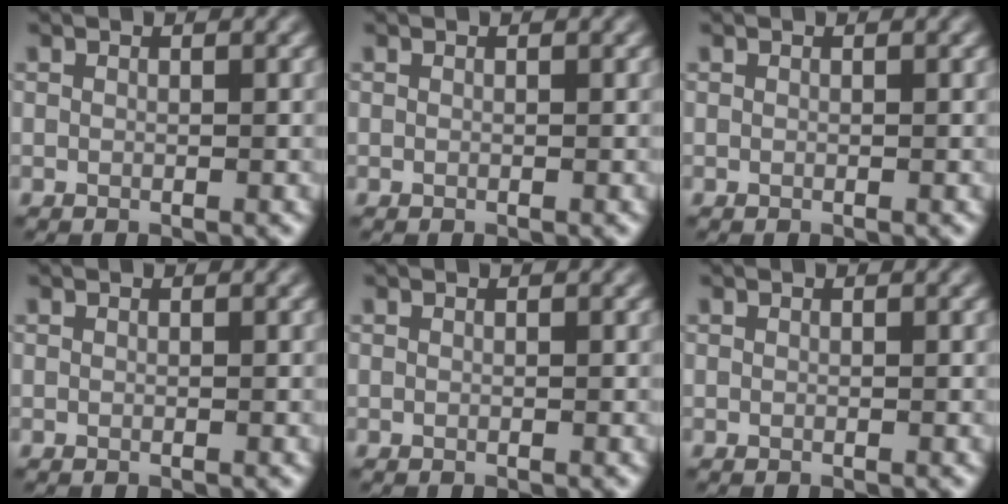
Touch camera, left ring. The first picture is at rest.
{"total": 0.0}
{"total": 0.0}
{"total": 0.0}
{"total": 0.0}
{"total": 0.0}